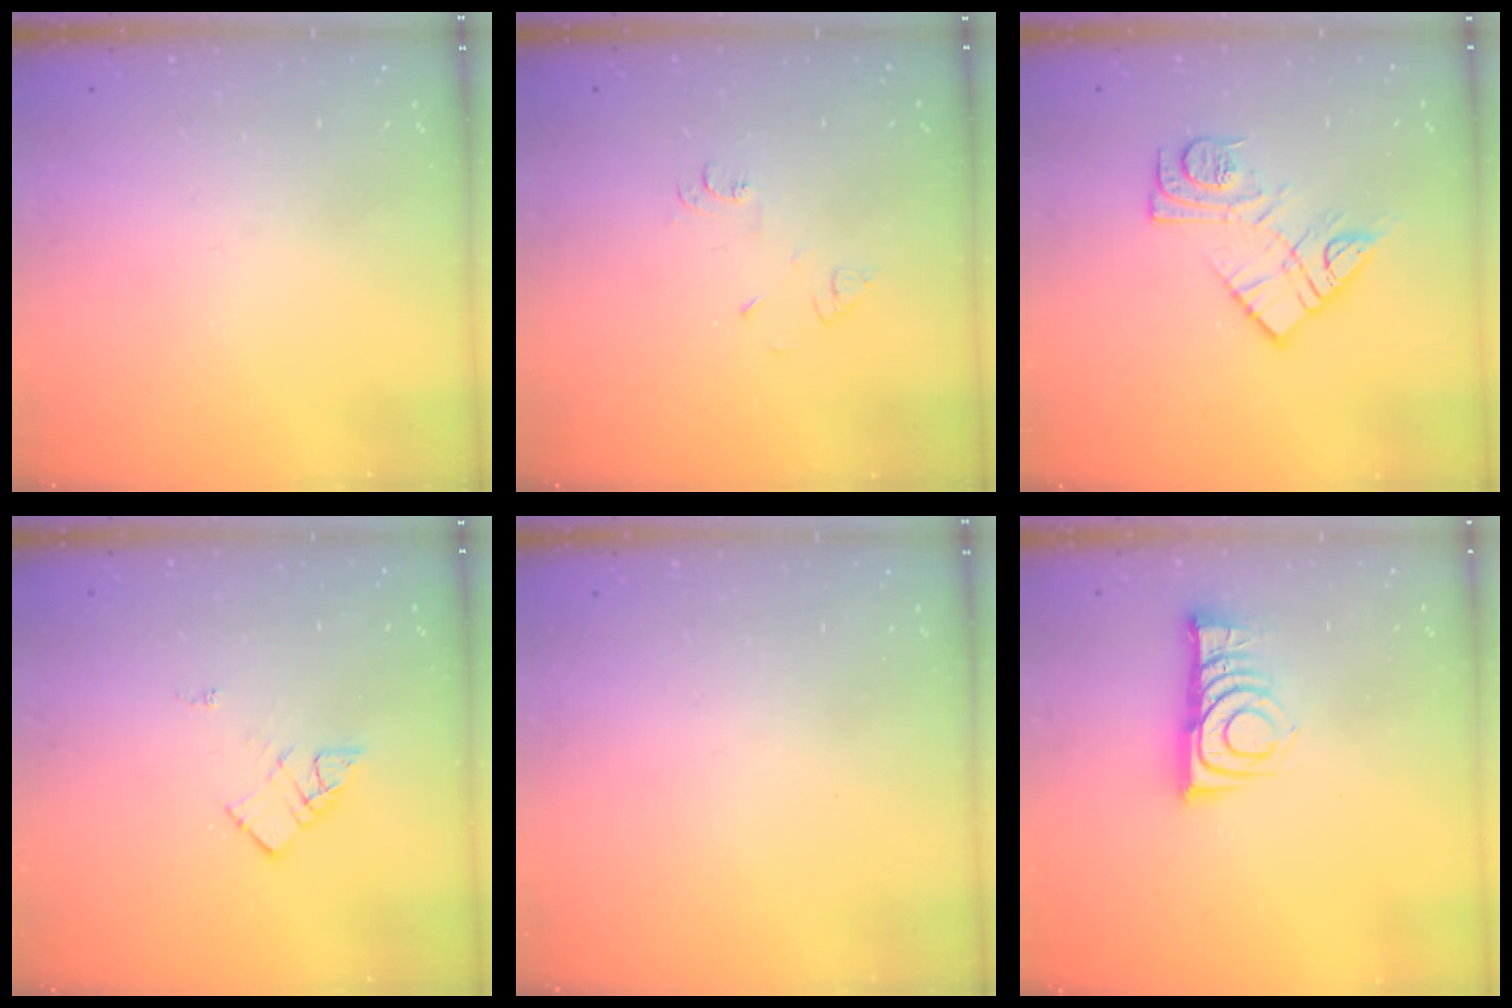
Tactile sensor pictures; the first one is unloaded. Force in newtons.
{"total": 4.9, "press": 4.8, "slide": 0.7}
{"total": 12.0, "press": 12.0, "slide": 0.9}
{"total": 6.9, "press": 6.9, "slide": 0.3}
{"total": 1.6, "press": 1.6, "slide": 0.1}
{"total": 9.5, "press": 9.5, "slide": 0.3}